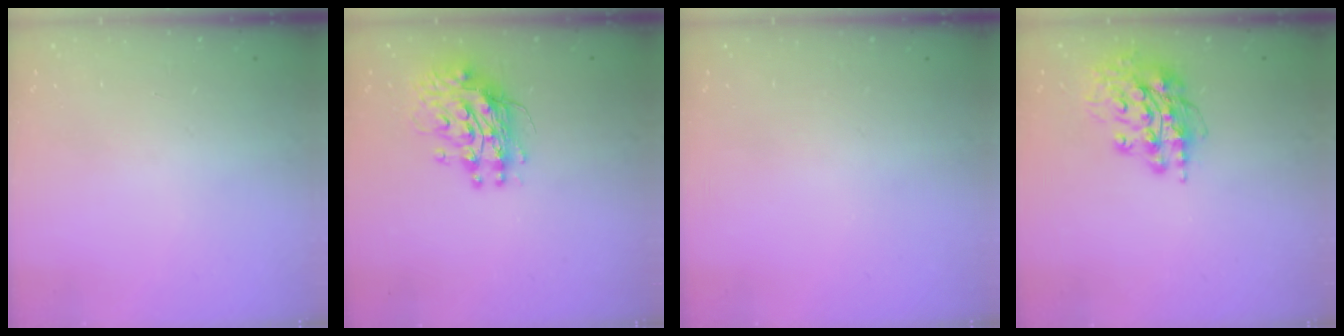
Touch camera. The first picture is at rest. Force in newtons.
{"total": 11.0, "press": 10.9, "slide": 1.0}
{"total": 0.0}
{"total": 15.0, "press": 14.9, "slide": 1.6}